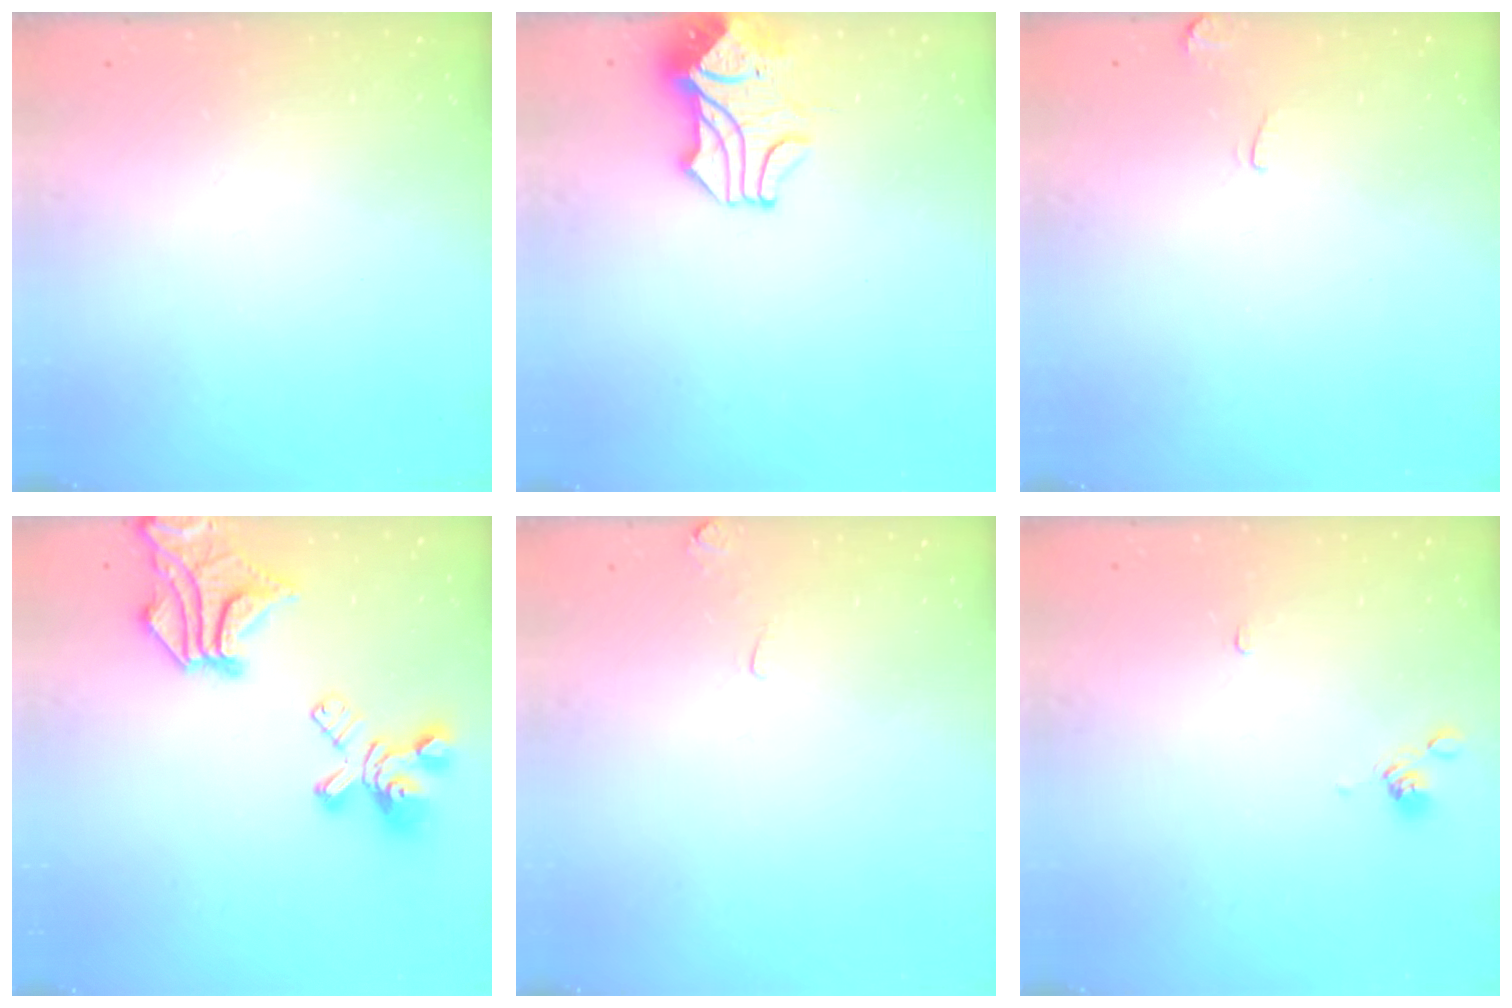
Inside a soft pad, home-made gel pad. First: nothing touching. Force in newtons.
{"total": 2.3, "press": 2.0, "slide": 1.2}
{"total": 4.1, "press": 4.1, "slide": 0.3}
{"total": 14.7, "press": 14.4, "slide": 3.0}
{"total": 1.1, "press": 1.0, "slide": 0.5}
{"total": 3.0, "press": 3.0, "slide": 0.3}